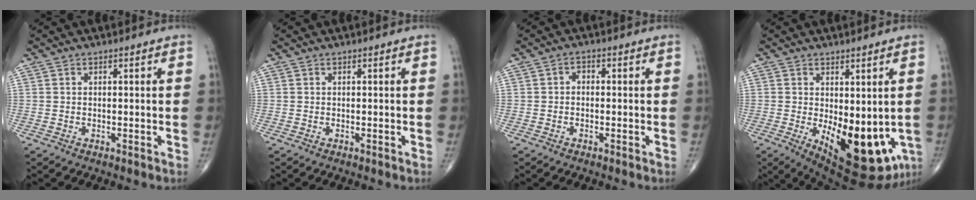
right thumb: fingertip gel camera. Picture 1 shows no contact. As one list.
[{"total": 0.0}, {"total": 1.6, "force": [-0.2, 1.2, 1.0], "torque": [-0.004, 0.008, -0.011]}, {"total": 16.7, "force": [-3.6, 7.7, 14.4], "torque": [-0.182, -0.027, -0.028]}]